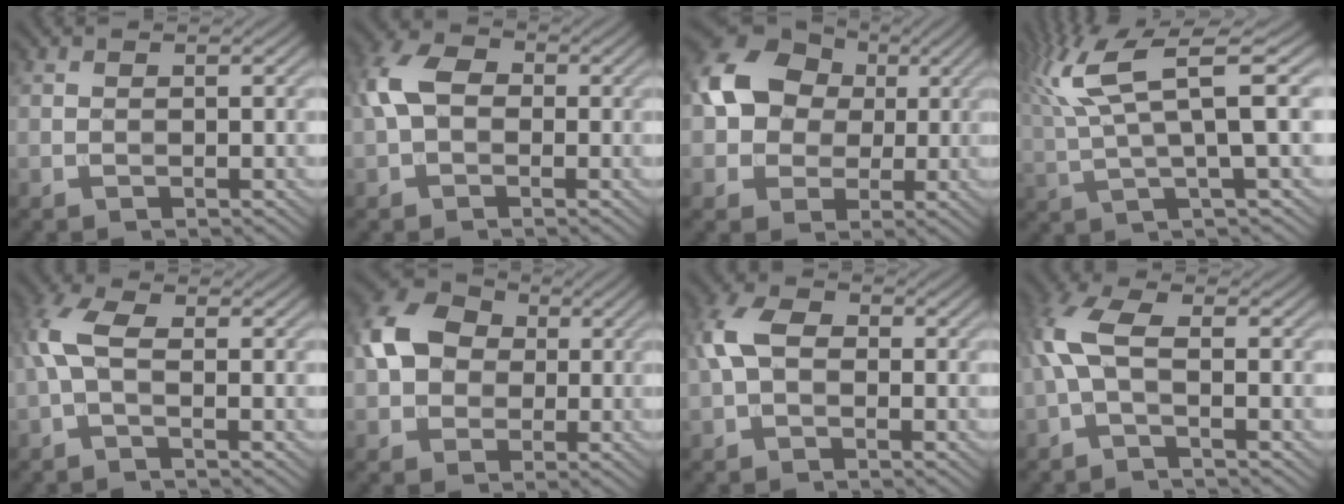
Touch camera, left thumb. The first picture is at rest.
{"total": 5.6, "force": [0.1, 3.9, 4.0], "torque": [-0.092, 0.014, -0.012]}
{"total": 10.6, "force": [1.6, 8.7, 5.9], "torque": [-0.128, 0.014, 0.014]}
{"total": 11.2, "force": [3.9, 2.5, 10.2], "torque": [-0.206, 0.024, 0.076]}
{"total": 4.6, "force": [-0.1, 1.9, 4.1], "torque": [-0.108, 0.013, -0.013]}
{"total": 8.2, "force": [0.7, 6.6, 4.8], "torque": [-0.108, 0.017, -0.001]}
{"total": 4.9, "force": [-0.1, 3.2, 3.6], "torque": [-0.087, 0.014, -0.012]}
{"total": 5.4, "force": [-0.4, 2.0, 5.1], "torque": [-0.131, 0.014, -0.019]}